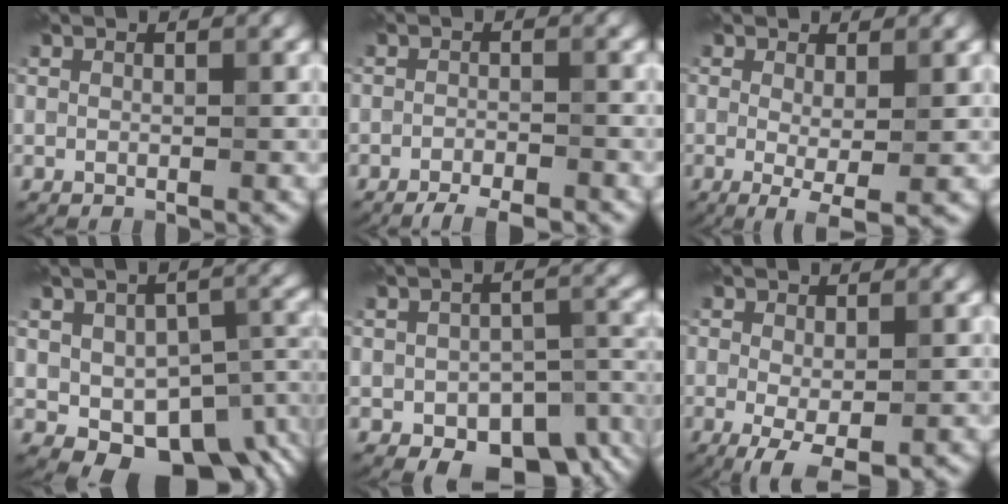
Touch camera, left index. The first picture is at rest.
{"total": 3.6, "force": [-3.0, 0.9, 1.8], "torque": [-0.028, -0.004, -0.047]}
{"total": 3.2, "force": [-0.2, 0.7, 3.1], "torque": [-0.051, -0.010, -0.003]}
{"total": 10.9, "force": [-3.4, 6.5, 8.0], "torque": [-0.107, -0.016, -0.034]}
{"total": 9.5, "force": [-4.4, 5.5, 6.4], "torque": [-0.080, -0.030, -0.046]}
{"total": 3.6, "force": [-1.1, 1.4, 3.2], "torque": [-0.061, -0.014, -0.012]}